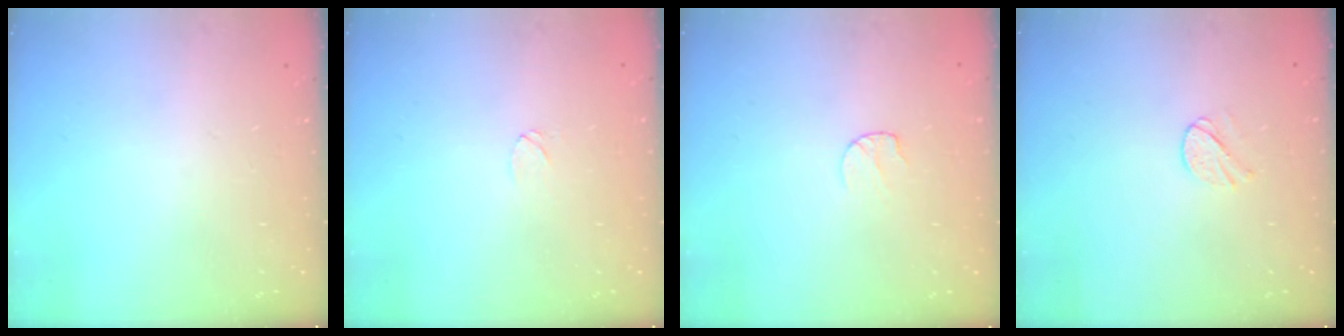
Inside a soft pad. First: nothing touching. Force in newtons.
{"total": 3.7, "press": 3.7, "slide": 0.3}
{"total": 5.6, "press": 5.6, "slide": 0.5}
{"total": 3.7, "press": 3.7, "slide": 0.4}